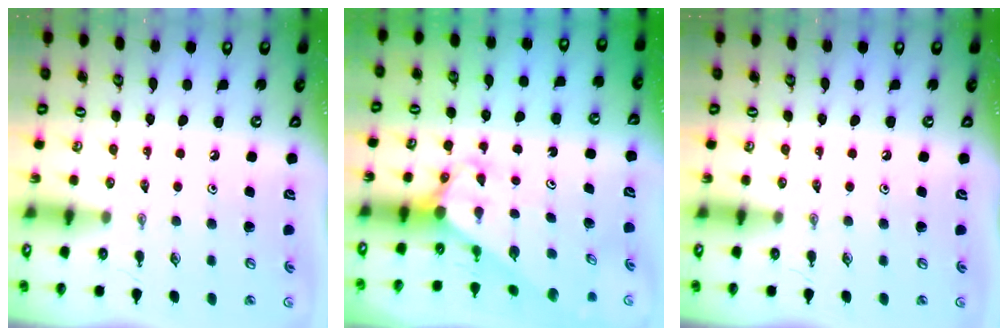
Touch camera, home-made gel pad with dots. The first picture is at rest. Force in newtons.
{"total": 3.1, "press": 3.1, "slide": 0.2}
{"total": 0.0}